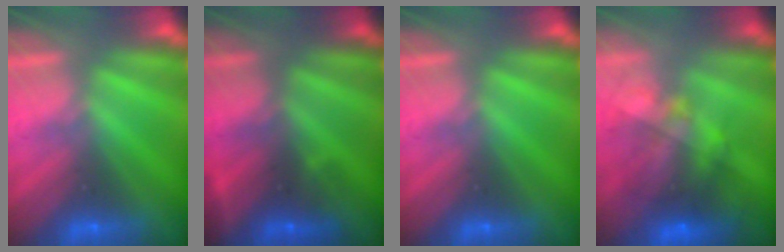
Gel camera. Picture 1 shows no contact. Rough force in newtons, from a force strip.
{"total": 2.7}
{"total": 0.0}
{"total": 8.8}